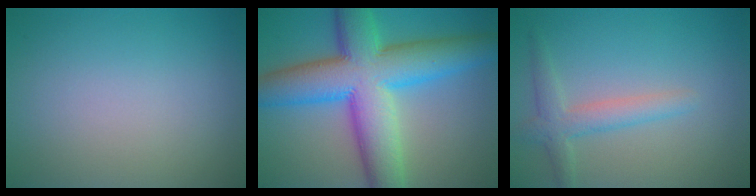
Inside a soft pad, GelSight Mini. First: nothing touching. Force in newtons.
{"total": 12.5, "press": 12.5, "slide": 0.2}
{"total": 2.8, "press": 2.8, "slide": 0.1}